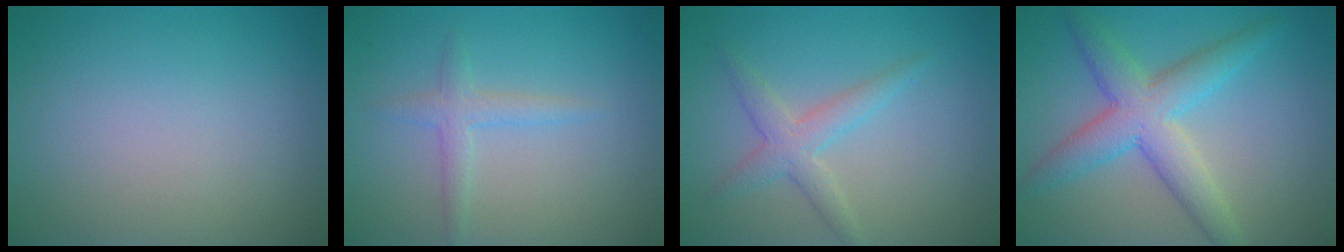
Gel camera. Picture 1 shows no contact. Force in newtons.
{"total": 1.8, "press": 1.8, "slide": 0.1}
{"total": 2.7, "press": 2.7, "slide": 0.1}
{"total": 5.6, "press": 5.6, "slide": 0.2}